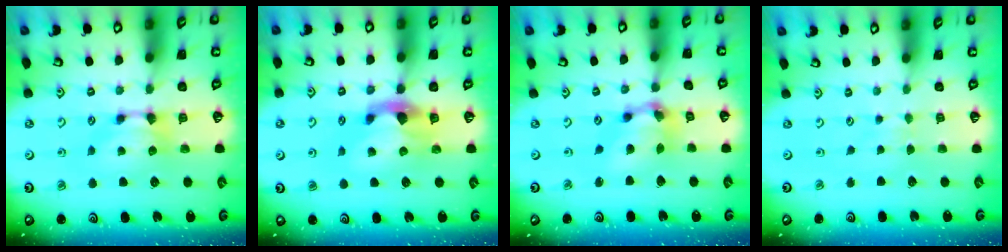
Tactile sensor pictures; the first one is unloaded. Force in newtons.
{"total": 2.8, "press": 2.5, "slide": 1.3}
{"total": 5.5, "press": 5.2, "slide": 1.9}
{"total": 2.9, "press": 2.9, "slide": 0.4}